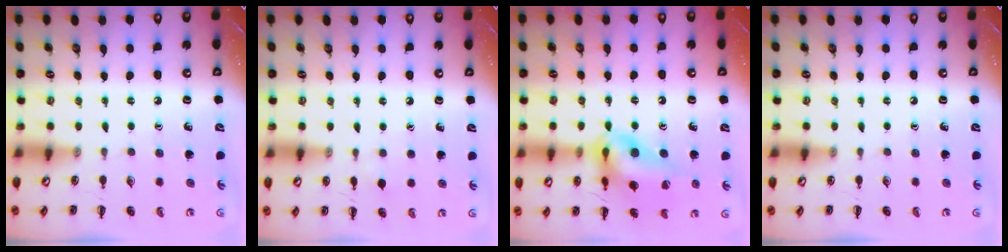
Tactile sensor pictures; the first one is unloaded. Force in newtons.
{"total": 3.0, "press": 2.7, "slide": 1.2}
{"total": 14.3, "press": 13.9, "slide": 3.4}
{"total": 0.0}